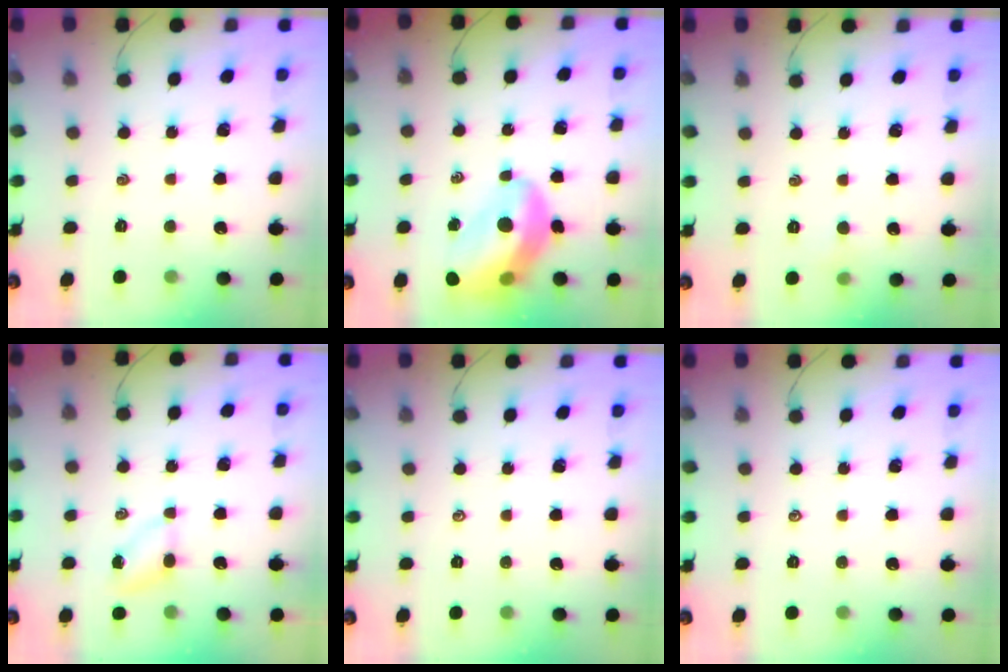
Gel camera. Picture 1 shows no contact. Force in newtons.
{"total": 13.8, "press": 13.4, "slide": 3.4}
{"total": 2.4, "press": 2.3, "slide": 0.7}
{"total": 4.0, "press": 3.8, "slide": 1.2}
{"total": 0.0}
{"total": 0.0}